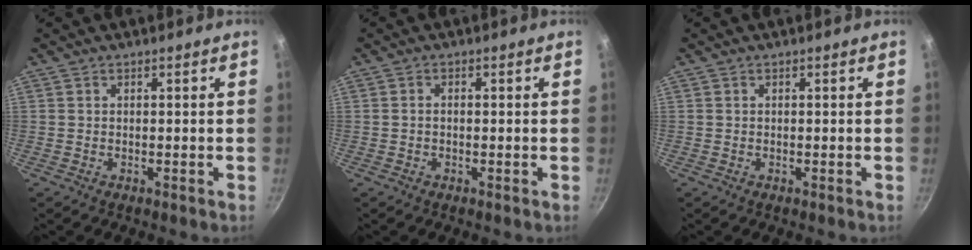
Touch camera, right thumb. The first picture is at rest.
{"total": 1.0, "force": [-0.2, 0.7, 0.7], "torque": [-0.013, 0.006, -0.004]}
{"total": 0.0}